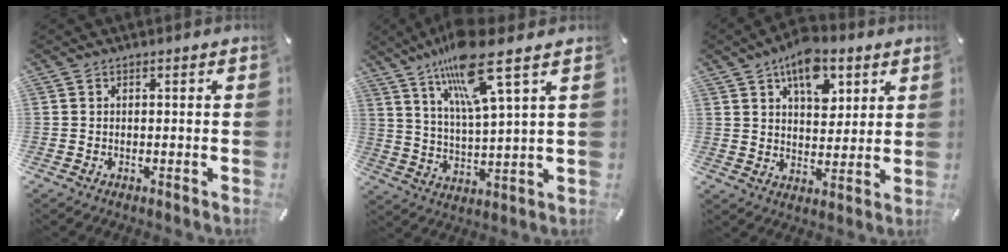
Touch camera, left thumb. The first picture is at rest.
{"total": 14.8, "force": [10.0, 2.2, 10.7], "torque": [-0.215, -0.040, 0.162]}
{"total": 11.5, "force": [6.3, 6.7, 6.8], "torque": [-0.094, -0.021, 0.109]}